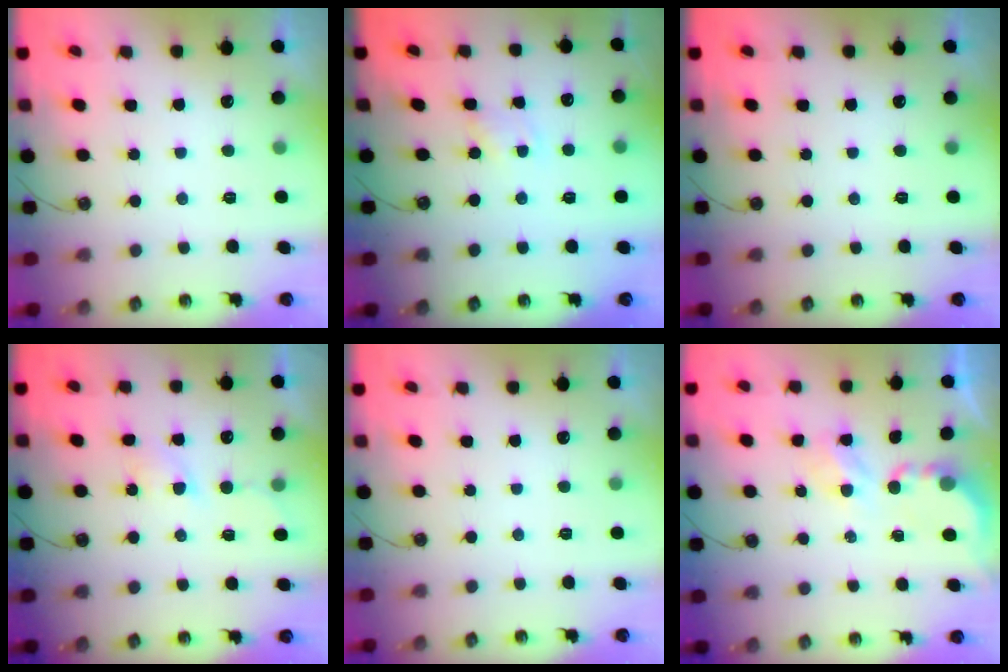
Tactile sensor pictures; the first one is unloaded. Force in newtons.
{"total": 1.9, "press": 1.9, "slide": 0.2}
{"total": 0.0}
{"total": 4.1, "press": 4.0, "slide": 0.6}
{"total": 0.0}
{"total": 3.9, "press": 3.9, "slide": 0.1}